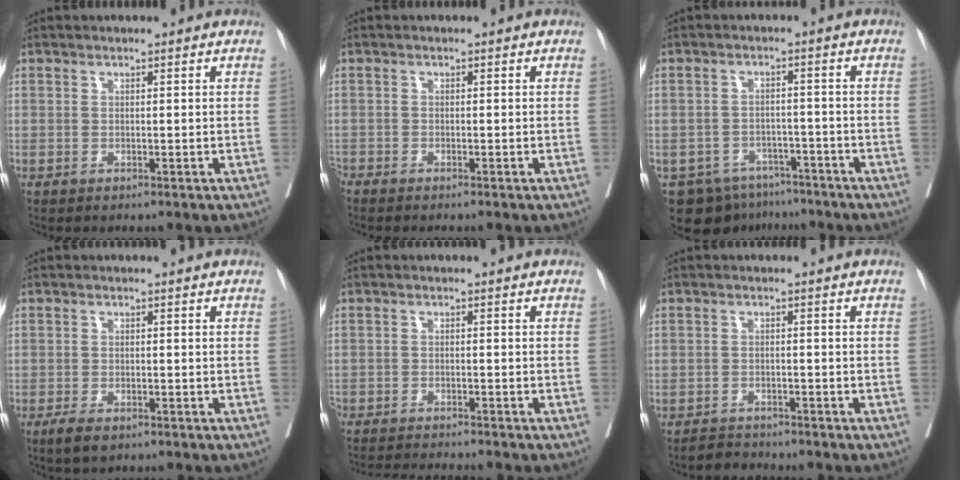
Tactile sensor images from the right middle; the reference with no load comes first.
{"total": 1.4, "force": [-1.4, -0.2, 0.2], "torque": [-0.004, -0.002, -0.030]}
{"total": 8.4, "force": [-6.5, 5.1, 1.6], "torque": [-0.020, 0.009, -0.087]}
{"total": 2.9, "force": [-1.9, 1.1, 2.0], "torque": [-0.041, -0.005, -0.029]}
{"total": 7.2, "force": [-6.9, -0.2, 2.3], "torque": [-0.023, -0.016, -0.109]}
{"total": 2.3, "force": [-2.2, 0.4, -0.5], "torque": [0.004, -0.009, -0.038]}